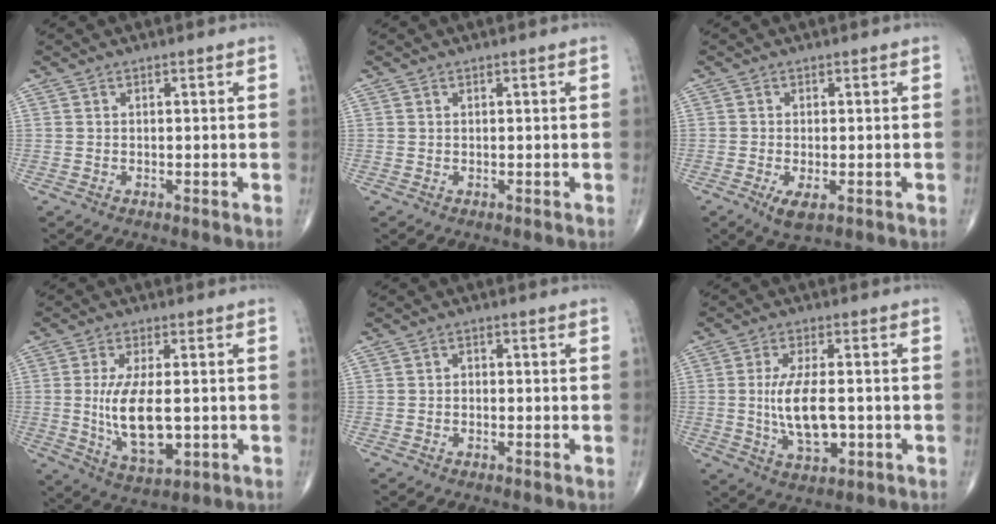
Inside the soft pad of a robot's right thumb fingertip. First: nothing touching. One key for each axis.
{"total": 0.0}
{"total": 3.5, "fx": -1.4, "fy": 1.4, "fz": 2.9, "tx": -0.054, "ty": -0.008, "tz": -0.022}
{"total": 11.7, "fx": -0.8, "fy": 5.2, "fz": 10.5, "tx": -0.190, "ty": -0.018, "tz": -0.003}
{"total": 0.9, "fx": -0.4, "fy": 0.7, "fz": 0.4, "tx": 0.002, "ty": 0.003, "tz": -0.011}
{"total": 9.7, "fx": -0.7, "fy": 4.3, "fz": 8.7, "tx": -0.159, "ty": -0.006, "tz": -0.008}